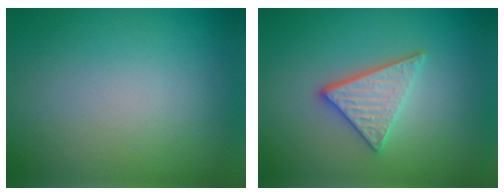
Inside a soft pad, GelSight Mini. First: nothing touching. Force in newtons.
{"total": 3.6, "press": 3.1, "slide": 1.9}